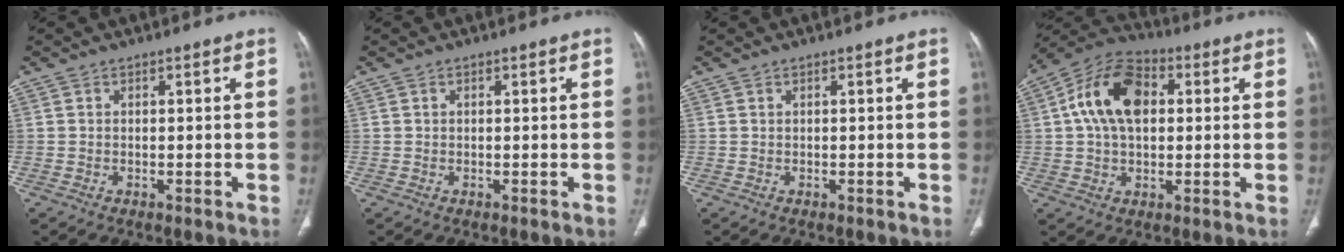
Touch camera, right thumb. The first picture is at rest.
{"total": 0.0}
{"total": 0.0}
{"total": 14.1, "force": [2.6, 9.0, 10.5], "torque": [-0.180, 0.023, 0.035]}